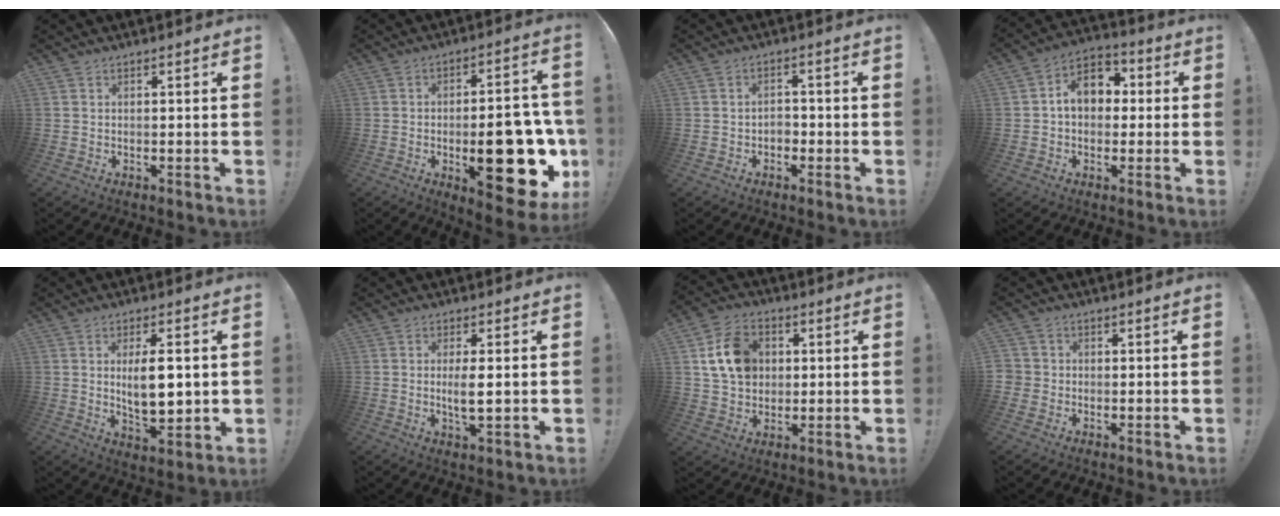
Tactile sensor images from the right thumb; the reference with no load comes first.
{"total": 25.5, "force": [-6.1, 10.5, 22.4], "torque": [-0.300, 0.028, -0.075]}
{"total": 3.1, "force": [-1.2, 2.5, 1.5], "torque": [-0.023, 0.002, -0.024]}
{"total": 11.0, "force": [1.4, 8.3, 7.1], "torque": [-0.097, 0.014, 0.030]}
{"total": 10.6, "force": [1.8, 4.2, 9.6], "torque": [-0.151, -0.010, 0.027]}
{"total": 4.7, "force": [0.2, 1.2, 4.6], "torque": [-0.086, -0.013, -0.003]}
{"total": 14.1, "force": [3.2, 11.1, 8.0], "torque": [-0.119, 0.002, 0.068]}
{"total": 2.4, "force": [-0.7, 2.1, 0.8], "torque": [-0.018, 0.009, -0.012]}